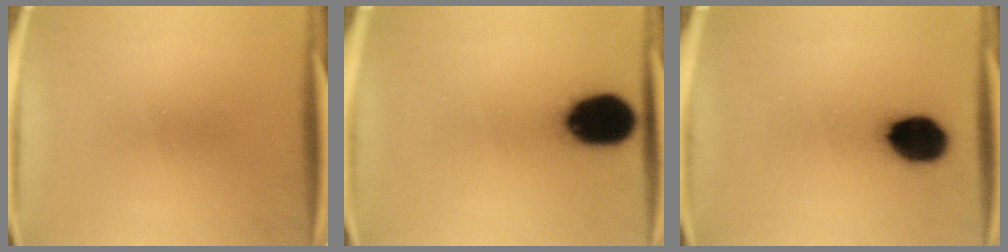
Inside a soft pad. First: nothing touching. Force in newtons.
{"total": 16.5}
{"total": 12.0}